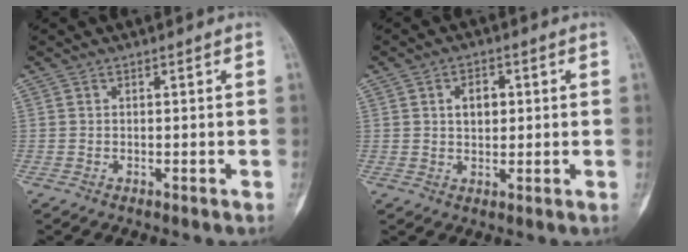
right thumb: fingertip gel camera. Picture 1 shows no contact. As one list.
[{"total": 4.5, "force": [1.0, 3.0, 3.1], "torque": [-0.034, 0.000, 0.016]}]